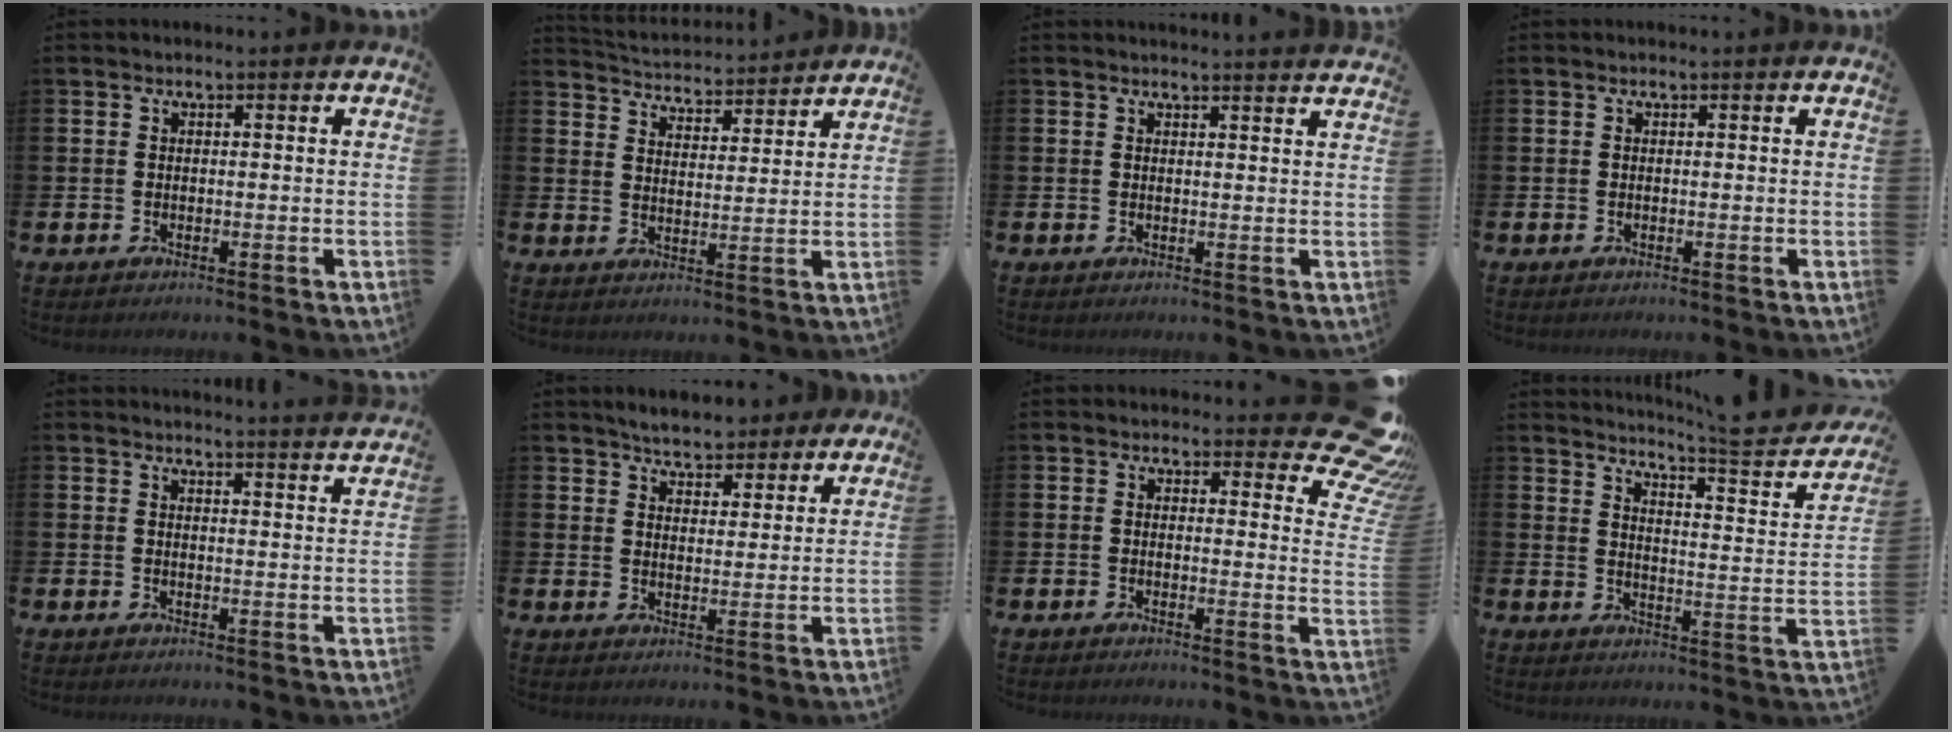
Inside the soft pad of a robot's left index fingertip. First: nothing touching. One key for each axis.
{"total": 4.3, "fx": 4.3, "fy": 0.4, "fz": -0.2, "tx": -0.018, "ty": -0.036, "tz": 0.073}
{"total": 1.9, "fx": 1.8, "fy": -0.4, "fz": -0.3, "tx": 0.017, "ty": -0.019, "tz": 0.031}
{"total": 0.0}
{"total": 3.3, "fx": 3.3, "fy": -0.6, "fz": -0.2, "tx": 0.014, "ty": -0.032, "tz": 0.055}
{"total": 5.2, "fx": 5.0, "fy": 1.4, "fz": 0.7, "tx": -0.022, "ty": -0.023, "tz": 0.087}
{"total": 5.6, "fx": 4.7, "fy": 2.1, "fz": 2.3, "tx": -0.016, "ty": -0.040, "tz": 0.075}
{"total": 5.9, "fx": 5.1, "fy": 0.0, "fz": 2.9, "tx": -0.052, "ty": -0.048, "tz": 0.074}